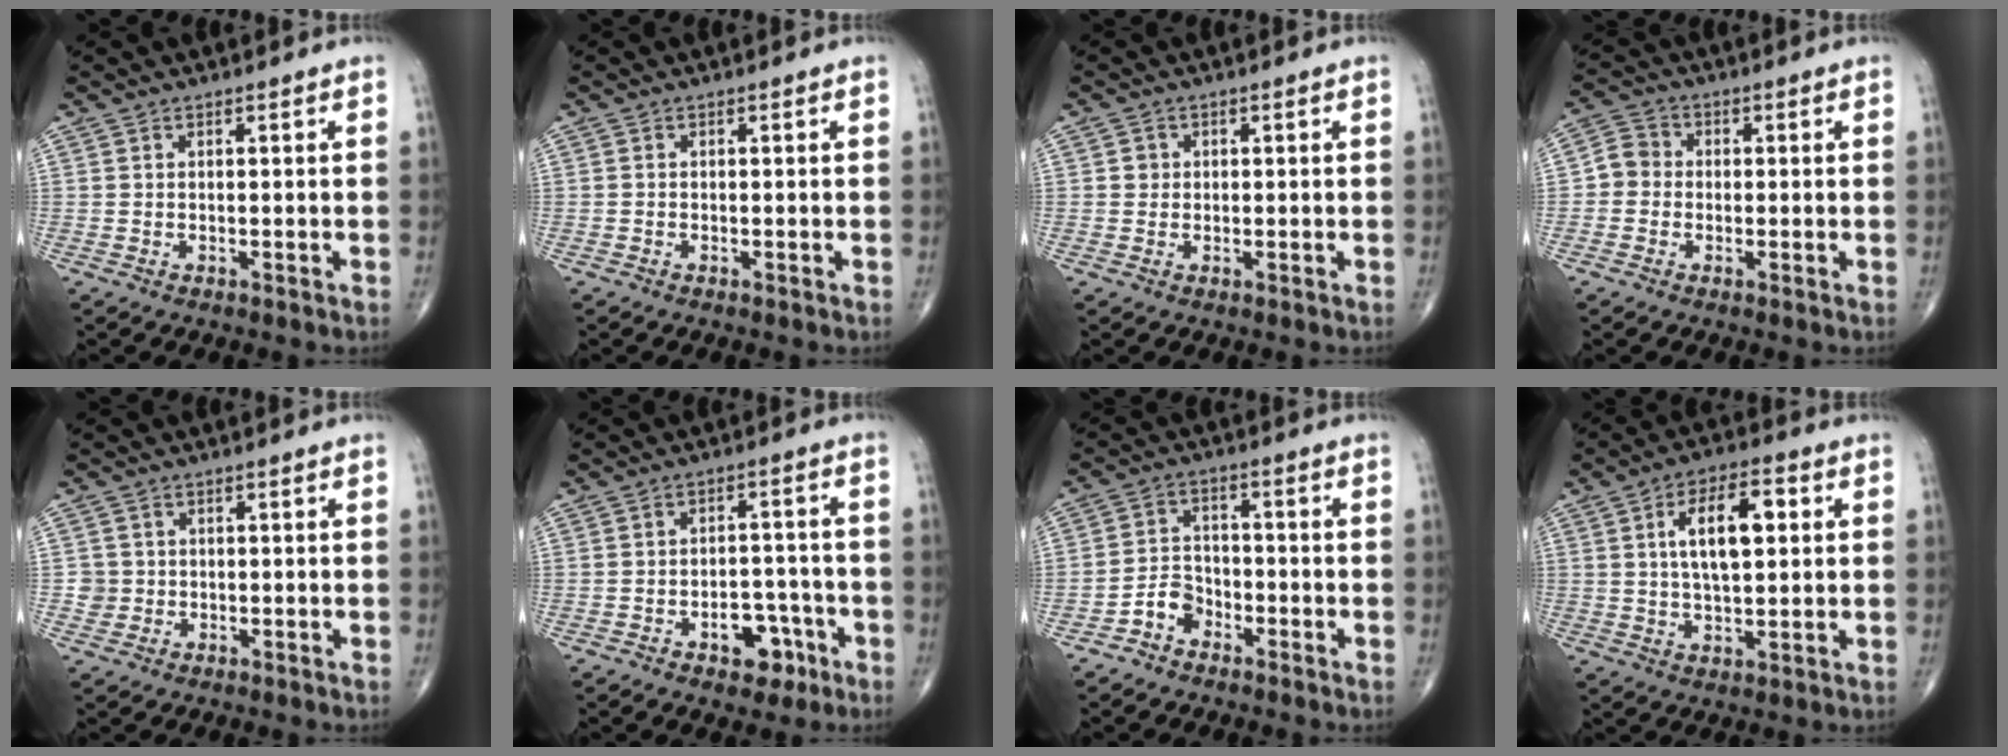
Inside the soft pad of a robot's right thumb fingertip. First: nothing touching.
{"total": 0.0}
{"total": 1.5, "force": [0.1, 1.5, 0.4], "torque": [0.003, 0.003, 0.000]}
{"total": 4.4, "force": [-0.6, 4.1, 1.5], "torque": [-0.011, 0.013, -0.024]}
{"total": 2.4, "force": [-0.2, 2.4, 0.0], "torque": [0.018, 0.008, -0.007]}
{"total": 7.2, "force": [-3.6, 4.5, 4.3], "torque": [-0.030, 0.036, -0.047]}
{"total": 4.9, "force": [-3.1, 3.5, 1.6], "torque": [-0.011, 0.028, -0.064]}
{"total": 11.7, "force": [2.6, 5.3, 10.1], "torque": [-0.158, 0.008, 0.042]}